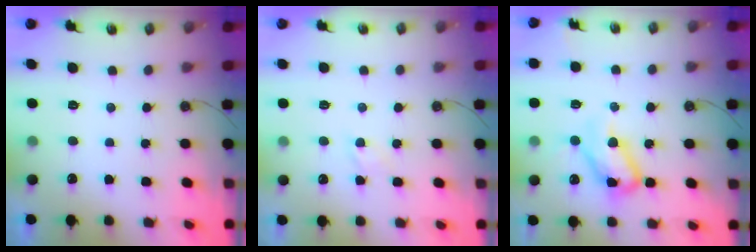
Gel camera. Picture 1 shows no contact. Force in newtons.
{"total": 3.3, "press": 3.3, "slide": 0.5}
{"total": 12.7, "press": 12.6, "slide": 1.8}